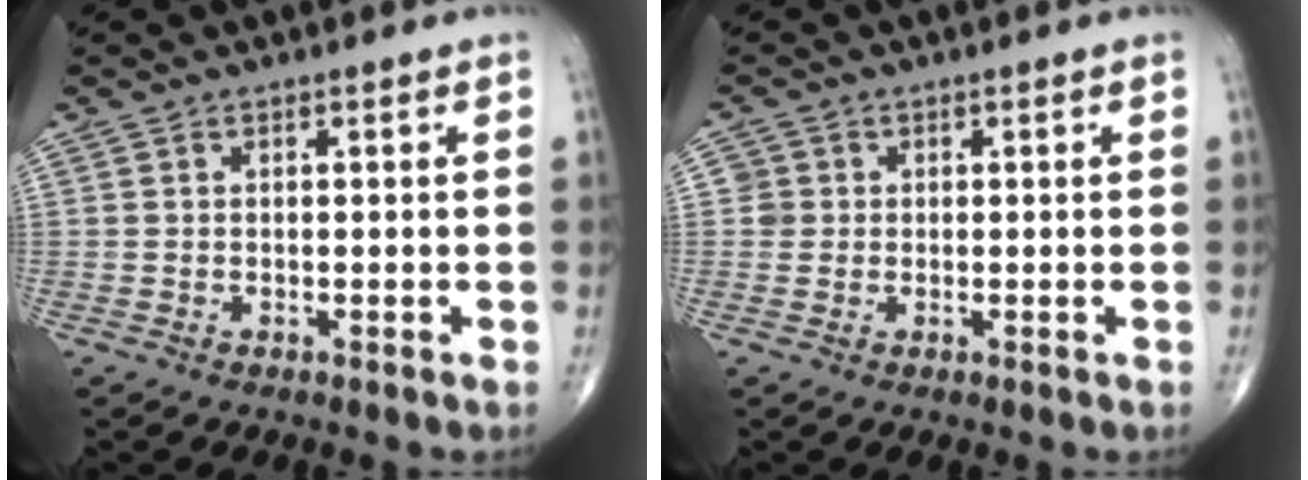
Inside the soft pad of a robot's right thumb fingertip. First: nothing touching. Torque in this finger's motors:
{"motor_torque": [0.07, 0.23, 0.28, 0.06, -0.02]}